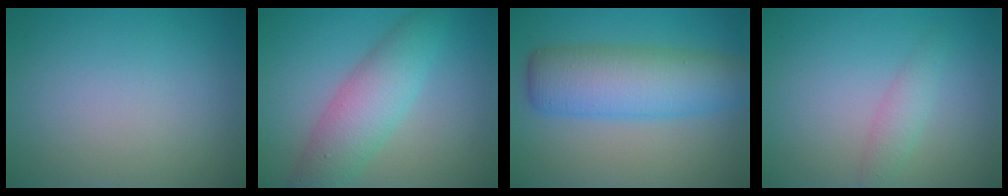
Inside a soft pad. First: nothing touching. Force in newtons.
{"total": 5.3, "press": 5.3, "slide": 0.0}
{"total": 7.2, "press": 7.2, "slide": 0.2}
{"total": 1.7, "press": 1.7, "slide": 0.1}